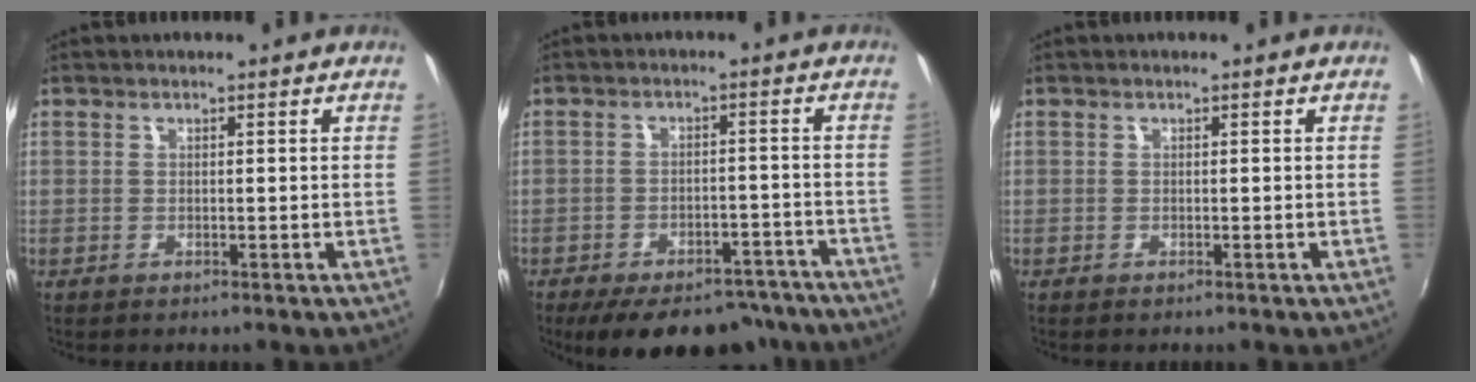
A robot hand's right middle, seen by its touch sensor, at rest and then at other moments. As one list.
[{"total": 17.3, "force": [-14.0, 7.1, 7.3], "torque": [-0.140, 0.001, -0.173]}, {"total": 0.0}]